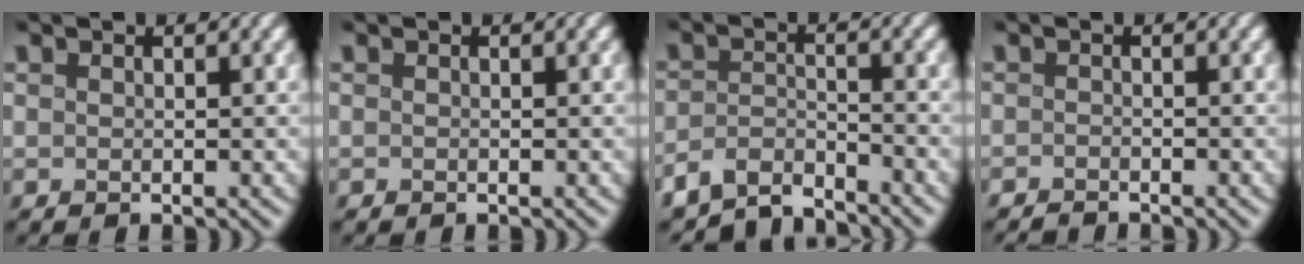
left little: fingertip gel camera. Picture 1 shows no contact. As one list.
[{"total": 0.0}, {"total": 4.3, "force": [-4.1, 0.7, 0.9], "torque": [-0.018, -0.003, -0.089]}, {"total": 1.2, "force": [-1.2, -0.2, -0.2], "torque": [0.006, -0.003, -0.024]}]